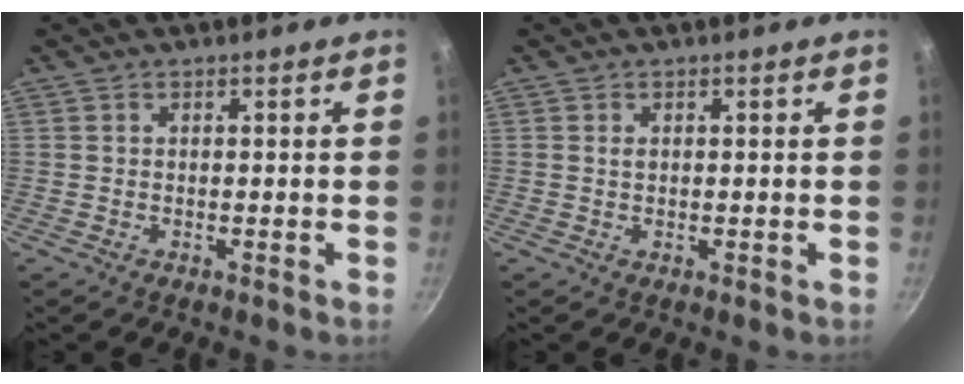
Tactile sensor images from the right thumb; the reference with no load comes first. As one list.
[{"total": 0.9, "force": [0.2, 0.5, 0.7], "torque": [-0.011, 0.000, 0.003]}]